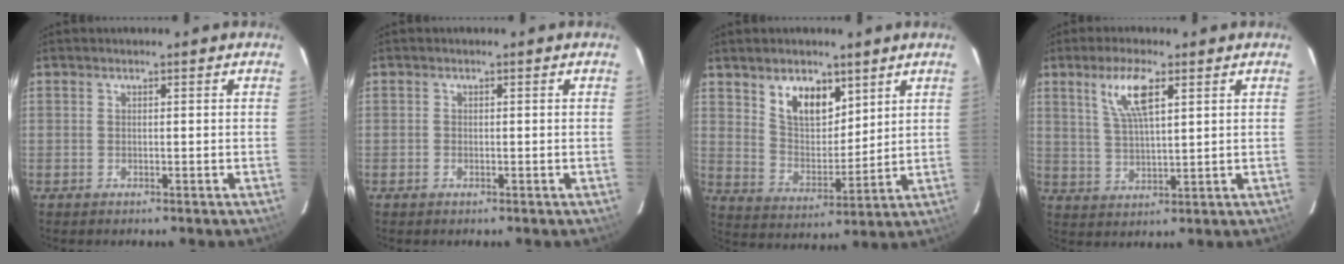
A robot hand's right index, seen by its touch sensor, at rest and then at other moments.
{"total": 0.7, "force": [-0.4, 0.5, 0.1], "torque": [-0.002, -0.001, -0.007]}
{"total": 10.1, "force": [6.1, 5.6, 5.7], "torque": [-0.096, 0.005, 0.122]}
{"total": 7.6, "force": [3.7, 2.0, 6.4], "torque": [-0.122, 0.003, 0.075]}